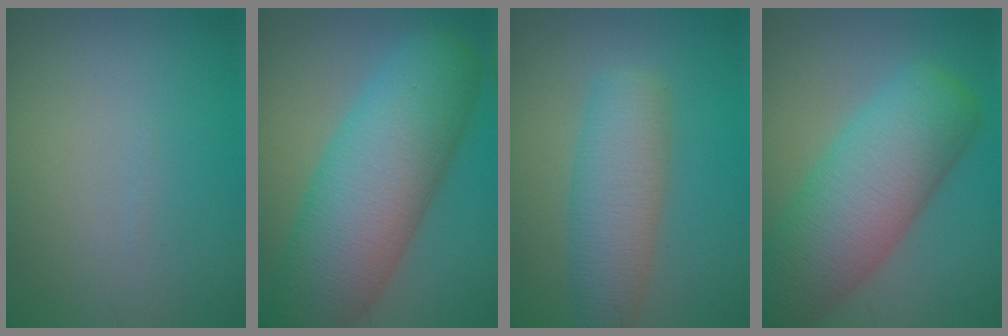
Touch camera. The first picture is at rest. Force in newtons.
{"total": 12.1, "press": 12.1, "slide": 0.2}
{"total": 5.5, "press": 5.5, "slide": 0.2}
{"total": 10.2, "press": 10.2, "slide": 0.3}